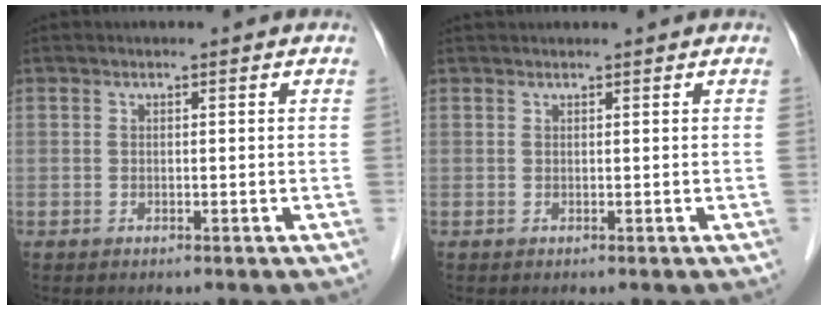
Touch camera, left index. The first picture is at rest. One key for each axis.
{"total": 1.7, "fx": 1.6, "fy": -0.1, "fz": 0.6, "tx": -0.004, "ty": 0.025, "tz": 0.031}